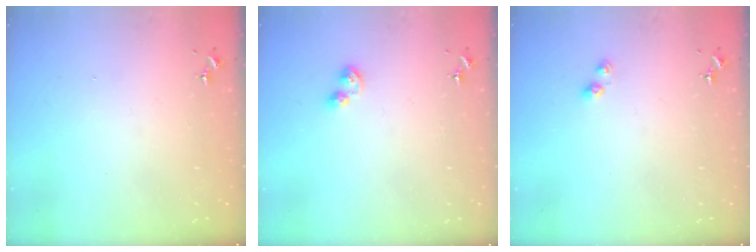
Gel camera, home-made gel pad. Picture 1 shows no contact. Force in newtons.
{"total": 4.6, "press": 4.5, "slide": 0.9}
{"total": 3.8, "press": 3.8, "slide": 0.3}